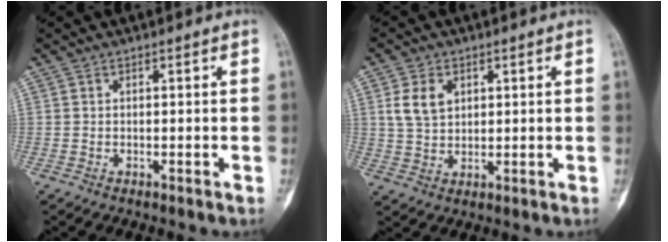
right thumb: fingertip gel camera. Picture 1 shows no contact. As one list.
[{"total": 5.8, "force": [2.0, 4.1, 3.7], "torque": [-0.058, -0.006, 0.041]}]